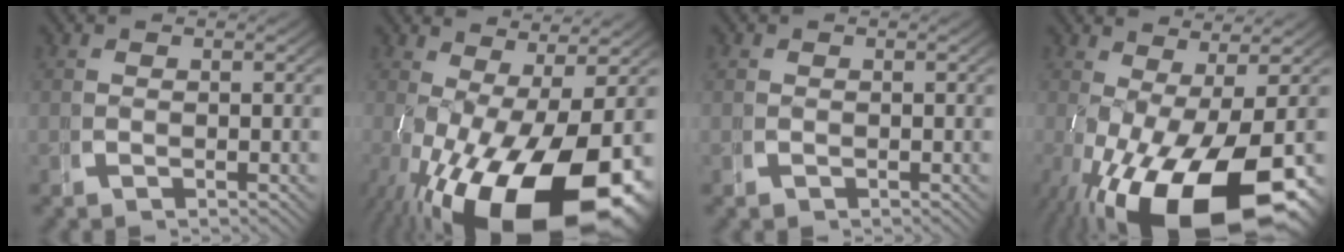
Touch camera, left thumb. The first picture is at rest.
{"total": 15.9, "force": [-3.8, 8.3, 13.0], "torque": [-0.229, -0.068, -0.018]}
{"total": 0.6, "force": [-0.1, 0.6, 0.0], "torque": [-0.004, -0.008, 0.001]}
{"total": 14.0, "force": [-3.5, 7.2, 11.5], "torque": [-0.209, -0.062, -0.015]}